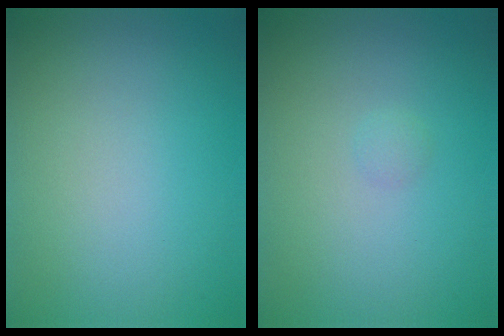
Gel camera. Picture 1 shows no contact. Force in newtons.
{"total": 0.5, "press": 0.5, "slide": 0.0}